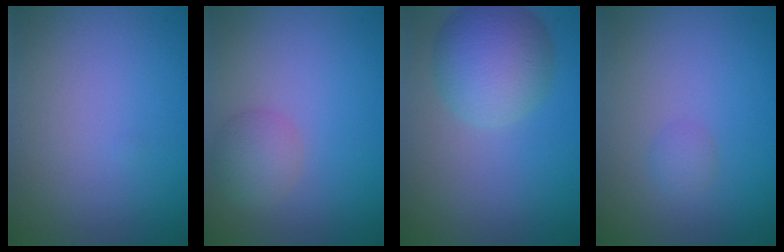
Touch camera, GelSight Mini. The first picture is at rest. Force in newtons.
{"total": 2.5, "press": 2.5, "slide": 0.1}
{"total": 6.6, "press": 6.6, "slide": 0.2}
{"total": 1.0, "press": 1.0, "slide": 0.1}